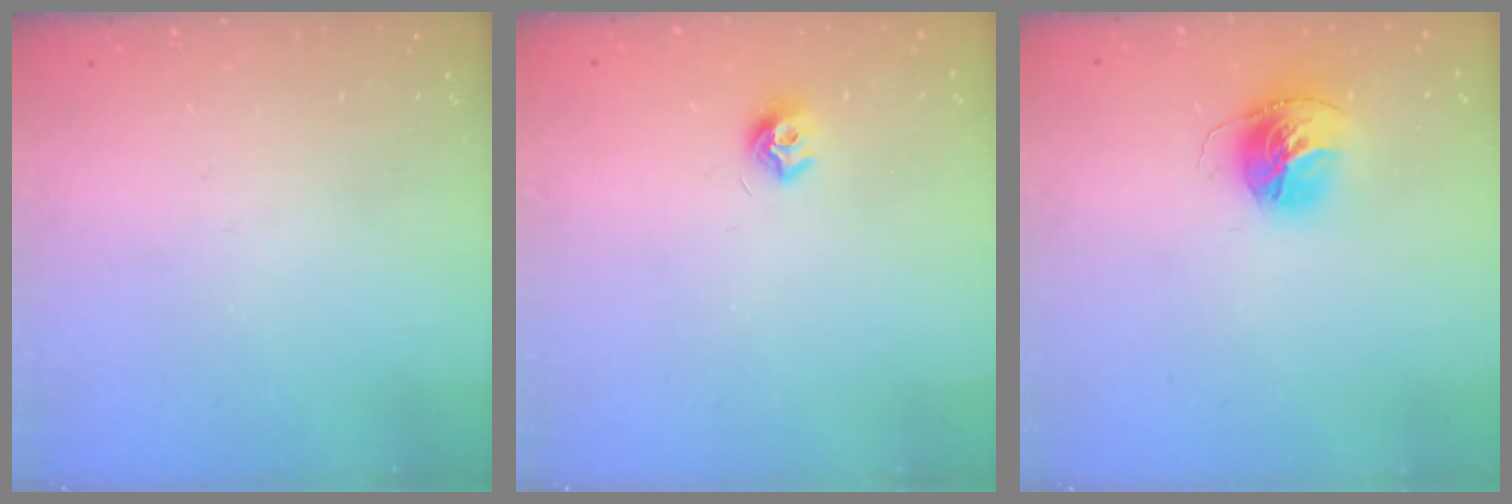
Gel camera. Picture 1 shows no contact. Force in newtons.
{"total": 7.9, "press": 7.9, "slide": 0.6}
{"total": 13.9, "press": 13.8, "slide": 1.4}